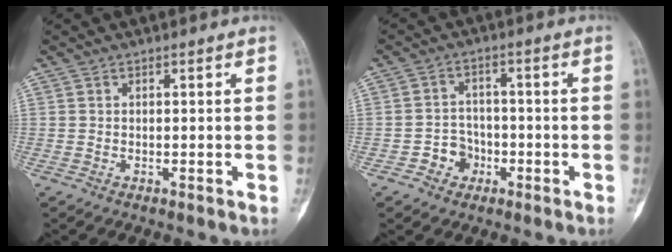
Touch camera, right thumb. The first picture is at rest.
{"total": 4.8, "force": [-2.2, 4.1, 1.1], "torque": [0.011, 0.023, -0.039]}